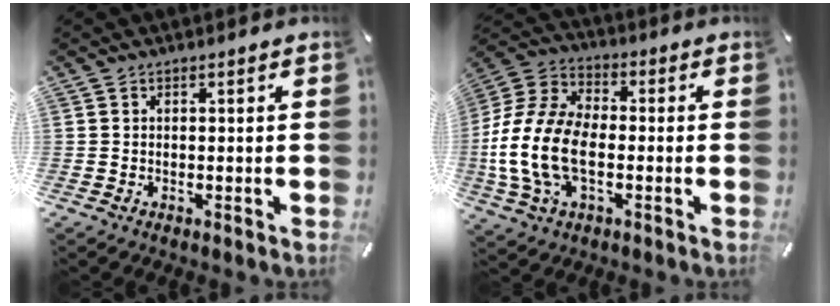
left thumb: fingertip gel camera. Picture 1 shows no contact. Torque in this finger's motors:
{"motor_torque": [0.74, 1.07, 2.35, 0.42, 0.87]}